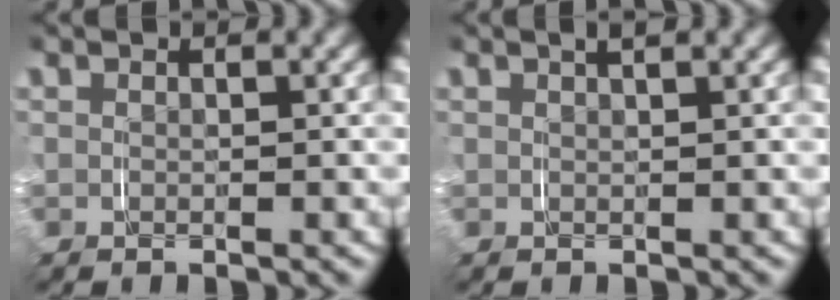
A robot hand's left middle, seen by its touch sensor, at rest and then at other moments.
{"total": 1.6, "force": [1.2, 0.1, 1.1], "torque": [-0.015, 0.010, 0.016]}